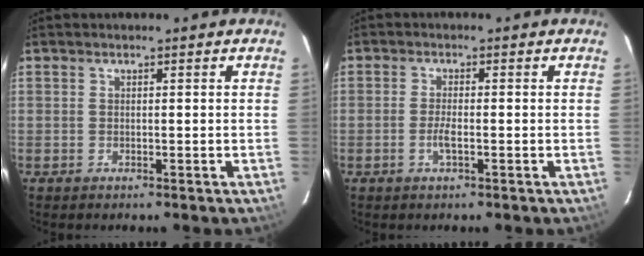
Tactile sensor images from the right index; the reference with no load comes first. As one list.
[{"total": 2.4, "force": [-1.0, 0.4, 2.1], "torque": [-0.046, -0.003, -0.018]}]